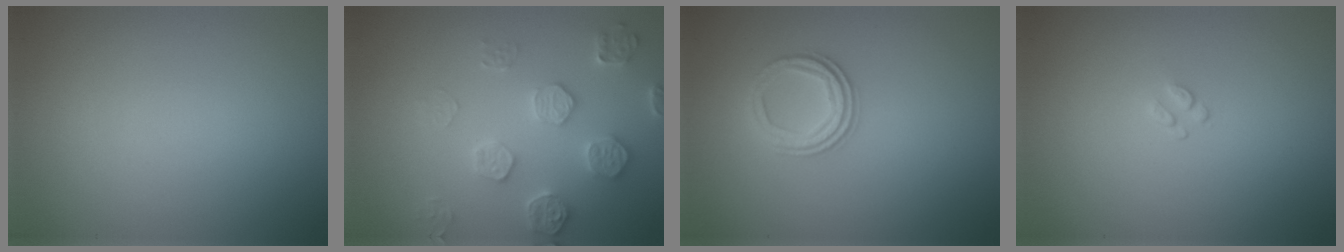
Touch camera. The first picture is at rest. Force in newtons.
{"total": 4.0, "press": 3.9, "slide": 0.9}
{"total": 2.7, "press": 2.3, "slide": 1.4}
{"total": 0.6, "press": 0.4, "slide": 0.5}